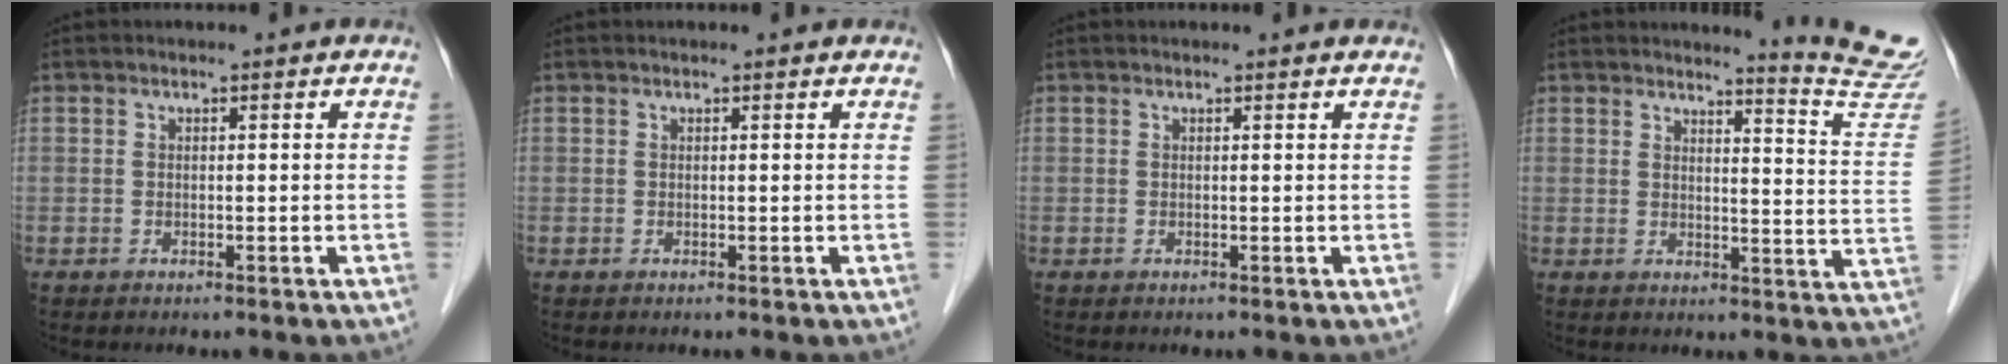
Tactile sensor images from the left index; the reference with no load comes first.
{"total": 0.8, "force": [0.8, 0.1, 0.2], "torque": [-0.010, 0.008, 0.008]}
{"total": 1.6, "force": [1.5, 0.1, 0.2], "torque": [-0.013, 0.005, 0.012]}
{"total": 11.2, "force": [10.9, -2.2, 0.7], "torque": [-0.019, -0.111, 0.115]}